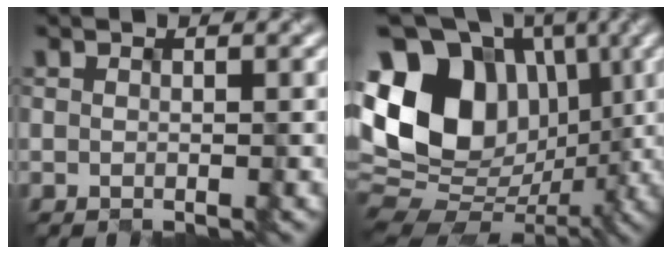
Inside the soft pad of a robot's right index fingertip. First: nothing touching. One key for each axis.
{"total": 14.8, "fx": 2.5, "fy": 11.3, "fz": 9.2, "tx": -0.174, "ty": 0.027, "tz": 0.030}